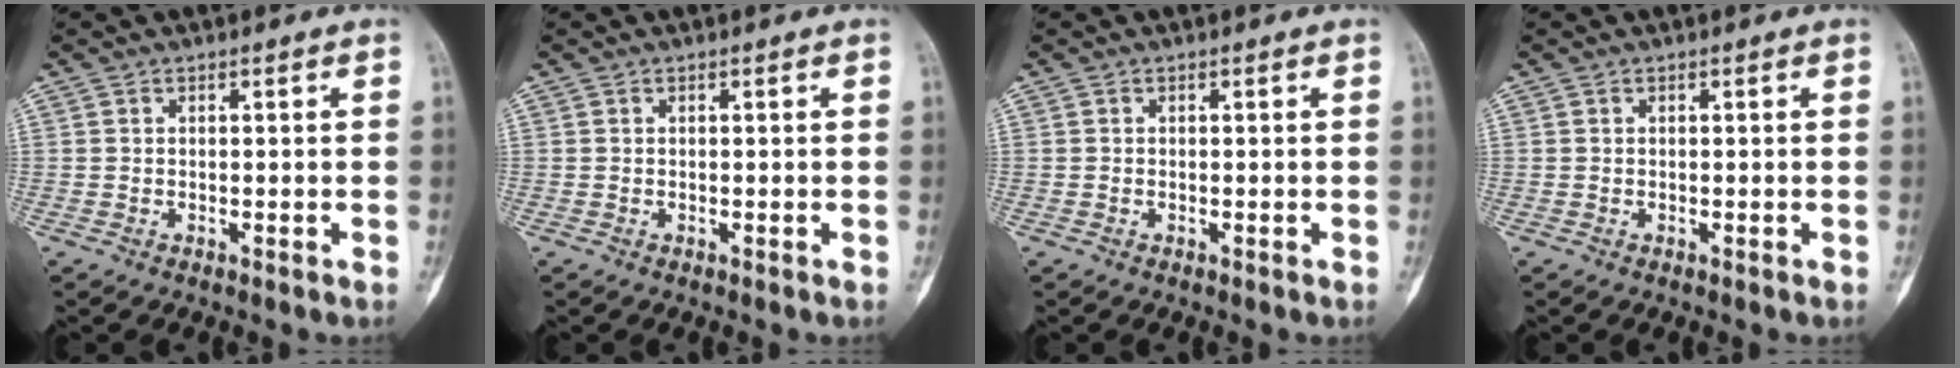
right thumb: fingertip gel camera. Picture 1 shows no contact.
{"total": 0.0}
{"total": 0.0}
{"total": 0.0}